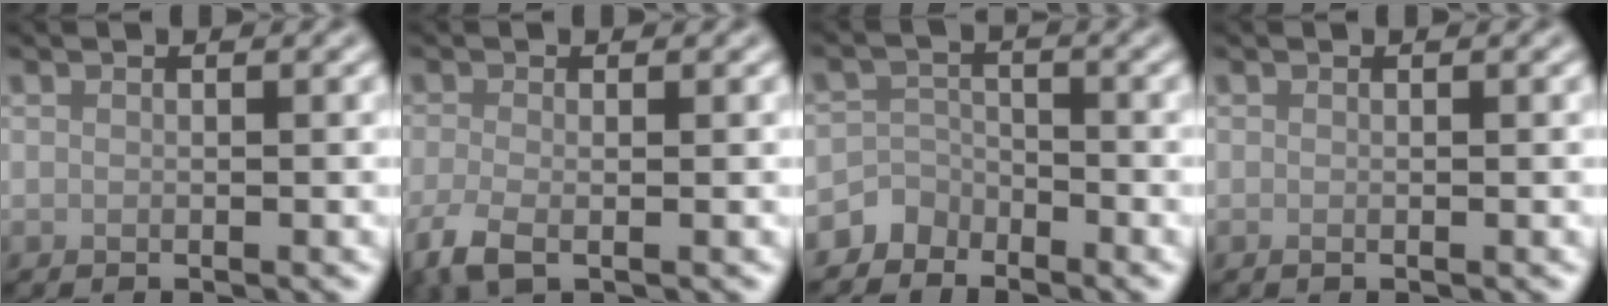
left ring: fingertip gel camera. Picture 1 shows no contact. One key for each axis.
{"total": 2.9, "fx": -1.4, "fy": 1.1, "fz": 2.4, "tx": -0.059, "ty": -0.009, "tz": -0.034}
{"total": 2.5, "fx": -2.1, "fy": 1.4, "fz": -0.2, "tx": 0.014, "ty": 0.007, "tz": -0.048}
{"total": 0.0}